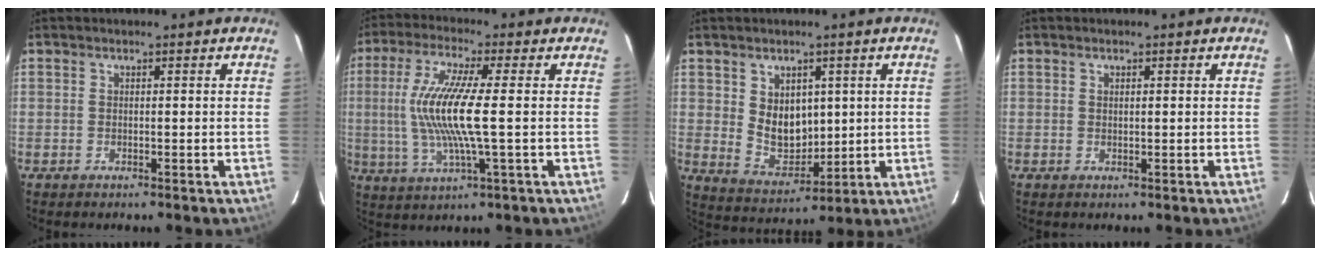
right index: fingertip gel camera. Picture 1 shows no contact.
{"total": 12.7, "force": [-0.1, 0.8, 12.7], "torque": [-0.252, -0.006, 0.001]}
{"total": 8.4, "force": [2.2, 6.3, 5.1], "torque": [-0.090, -0.006, 0.062]}
{"total": 0.6, "force": [0.3, 0.3, 0.4], "torque": [-0.008, 0.003, 0.006]}